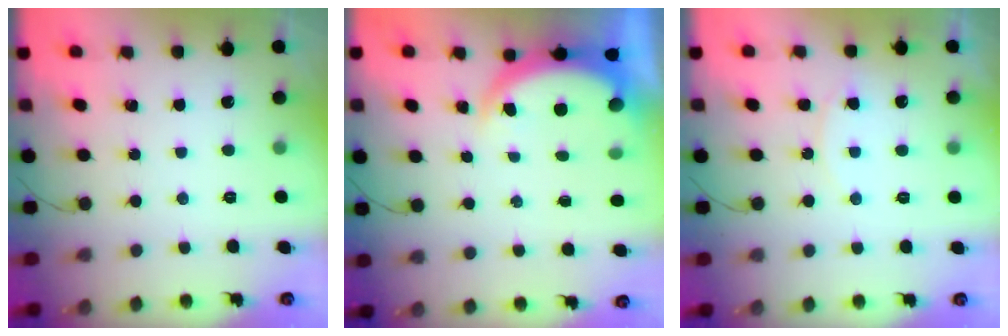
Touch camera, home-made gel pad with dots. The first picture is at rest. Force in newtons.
{"total": 5.3, "press": 5.3, "slide": 0.4}
{"total": 6.2, "press": 6.2, "slide": 0.6}